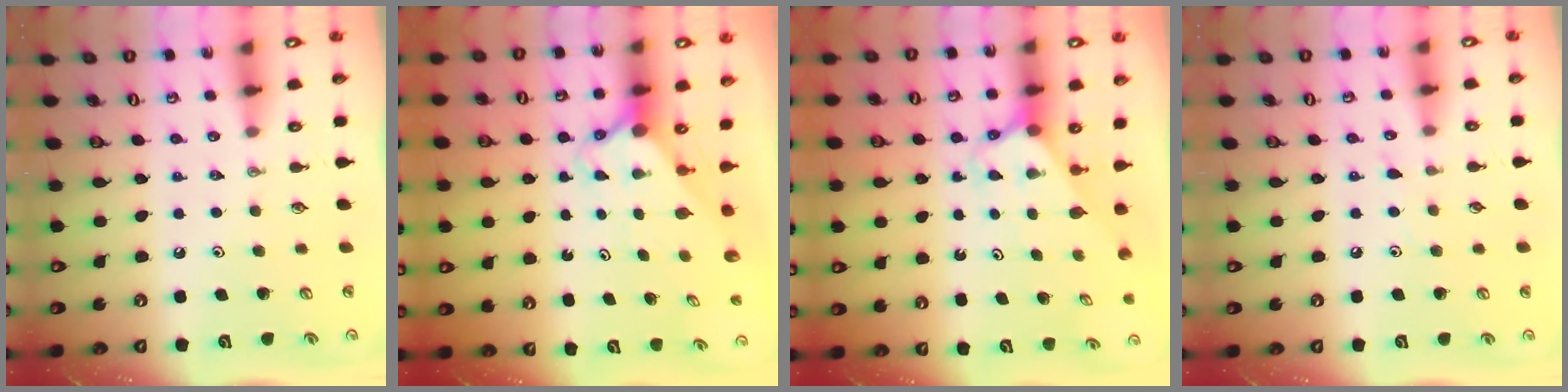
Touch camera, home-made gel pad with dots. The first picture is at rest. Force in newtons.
{"total": 2.6, "press": 2.6, "slide": 0.2}
{"total": 2.6, "press": 2.6, "slide": 0.2}
{"total": 3.9, "press": 3.8, "slide": 0.5}